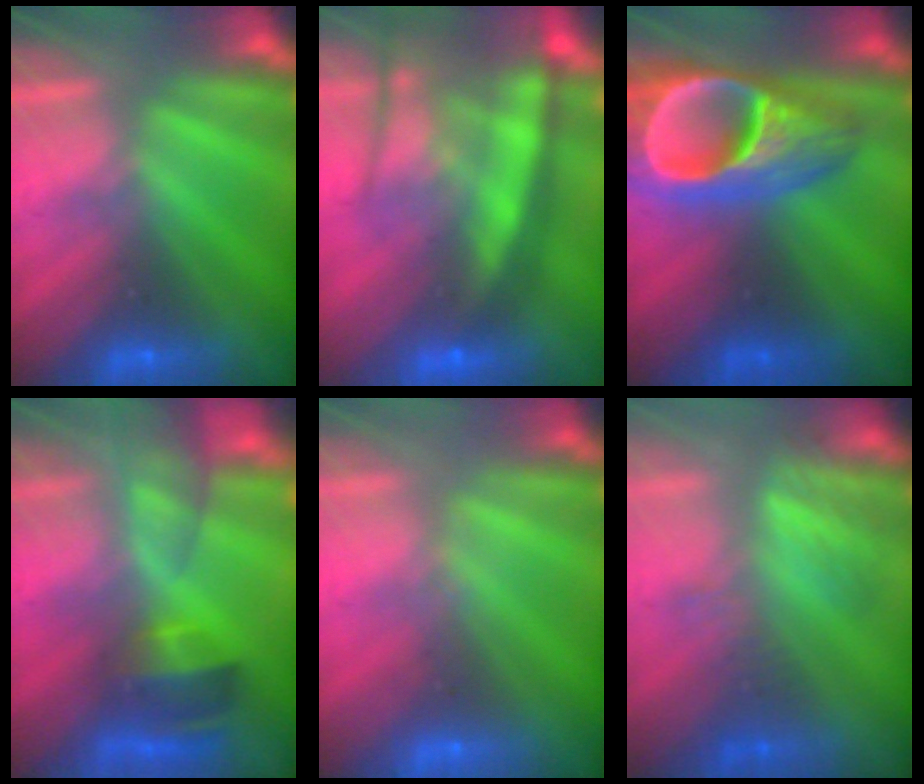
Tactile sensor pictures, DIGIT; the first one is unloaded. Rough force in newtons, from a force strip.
{"total": 5.6}
{"total": 8.9}
{"total": 10.3}
{"total": 1.6}
{"total": 2.8}